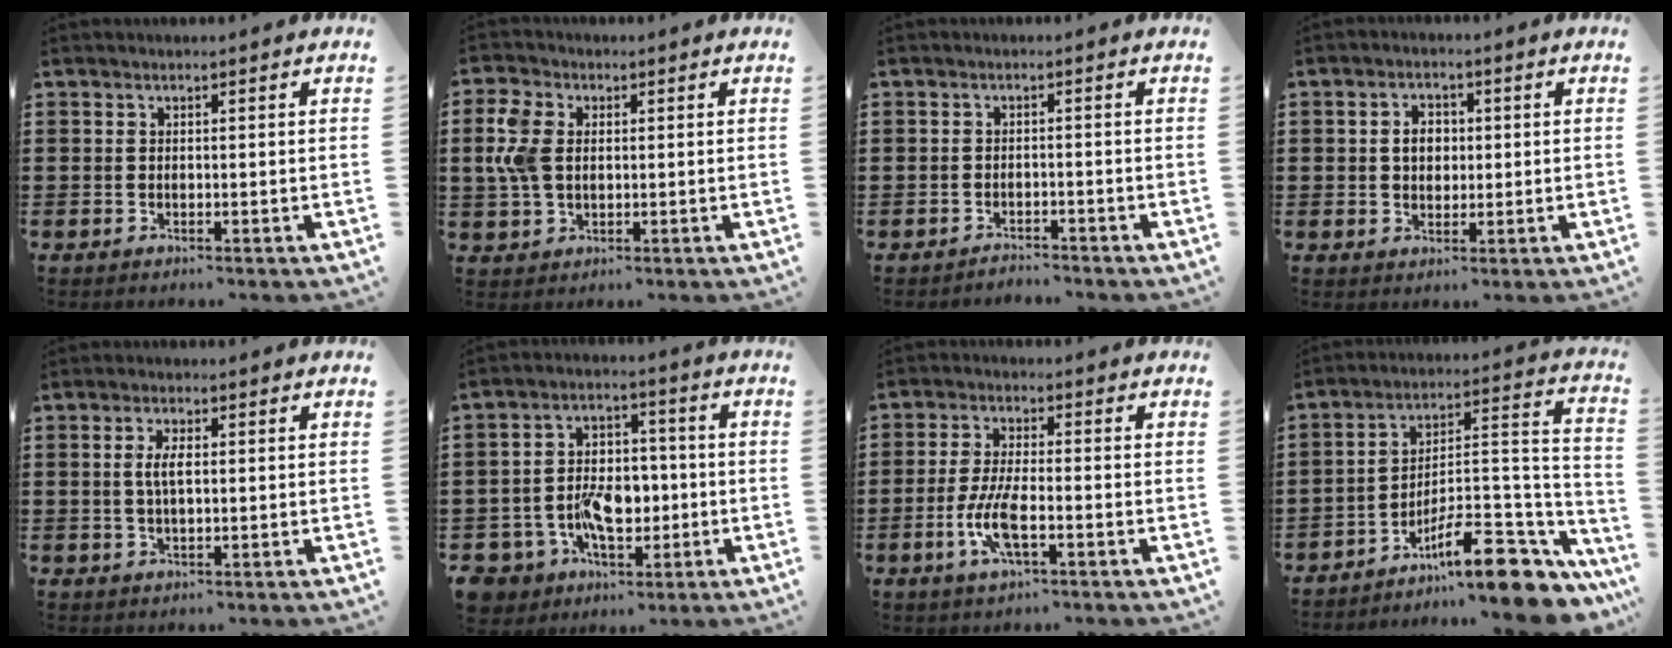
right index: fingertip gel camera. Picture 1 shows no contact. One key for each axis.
{"total": 6.1, "fx": 1.0, "fy": 4.3, "fz": 4.3, "tx": -0.120, "ty": 0.005, "tz": 0.010}
{"total": 1.8, "fx": -1.8, "fy": 0.1, "fz": -0.3, "tx": -0.001, "ty": 0.004, "tz": -0.041}
{"total": 3.2, "fx": 0.2, "fy": 2.4, "fz": 2.1, "tx": -0.041, "ty": 0.006, "tz": -0.002}
{"total": 3.5, "fx": 0.3, "fy": 1.2, "fz": 3.3, "tx": -0.072, "ty": 0.001, "tz": 0.000}
{"total": 9.2, "fx": -2.8, "fy": 6.7, "fz": 5.7, "tx": -0.129, "ty": 0.021, "tz": -0.047}
{"total": 6.4, "fx": -2.3, "fy": 1.9, "fz": 5.7, "tx": -0.127, "ty": -0.011, "tz": -0.046}
{"total": 12.2, "fx": -9.0, "fy": 2.7, "fz": 7.8, "tx": -0.107, "ty": 0.020, "tz": -0.163}